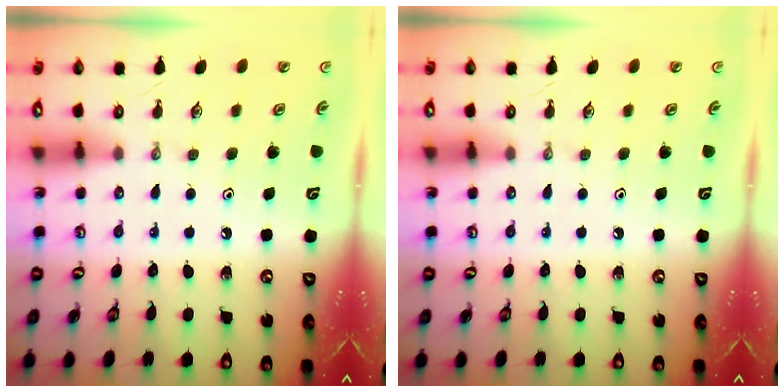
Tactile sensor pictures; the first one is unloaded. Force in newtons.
{"total": 0.0}